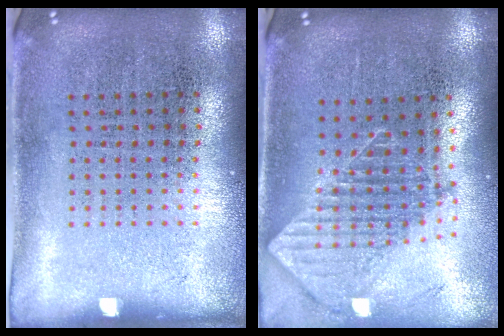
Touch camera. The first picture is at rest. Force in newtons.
{"total": 1.9, "press": 1.5, "slide": 1.2}